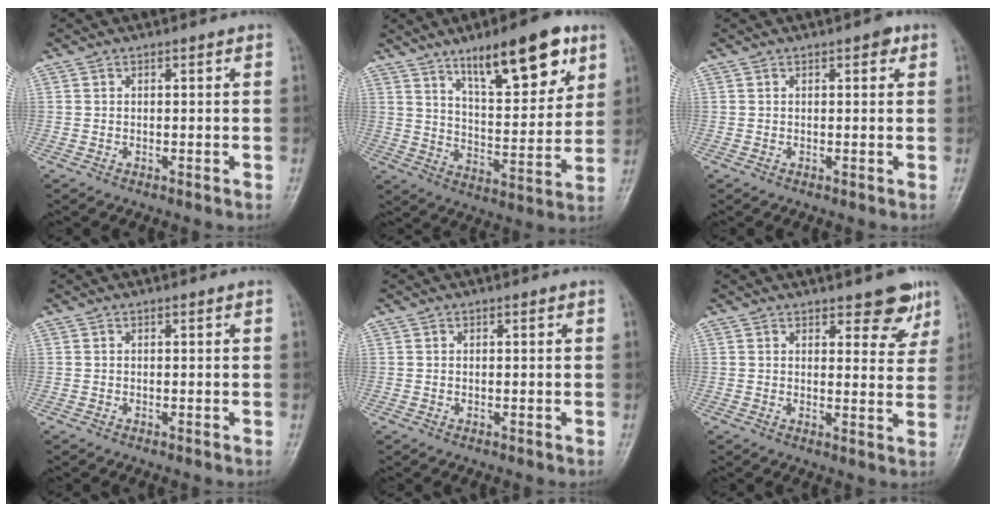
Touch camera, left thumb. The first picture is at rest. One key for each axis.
{"total": 17.1, "fx": 10.2, "fy": 5.6, "fz": 12.6, "tx": -0.156, "ty": -0.052, "tz": 0.165}
{"total": 1.9, "fx": 0.9, "fy": 0.9, "fz": 1.4, "tx": -0.011, "ty": 0.000, "tz": 0.008}
{"total": 0.0}
{"total": 0.0}
{"total": 6.2, "fx": 4.2, "fy": 2.6, "fz": 3.6, "tx": -0.012, "ty": -0.026, "tz": 0.052}